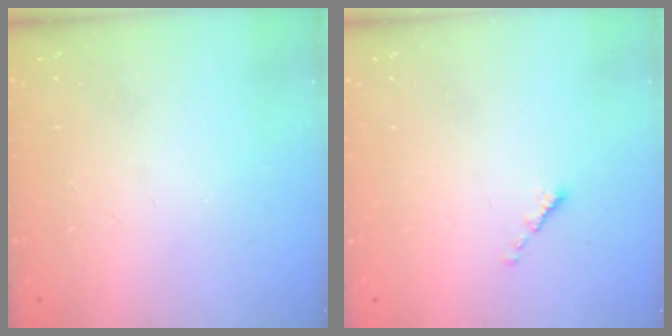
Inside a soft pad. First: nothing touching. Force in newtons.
{"total": 0.6, "press": 0.5, "slide": 0.3}